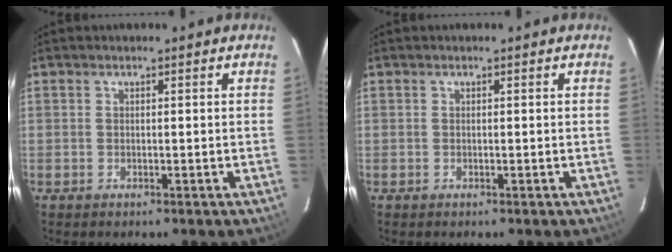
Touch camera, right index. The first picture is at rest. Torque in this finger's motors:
{"motor_torque": [0.00, 0.00, 0.00, -0.01]}